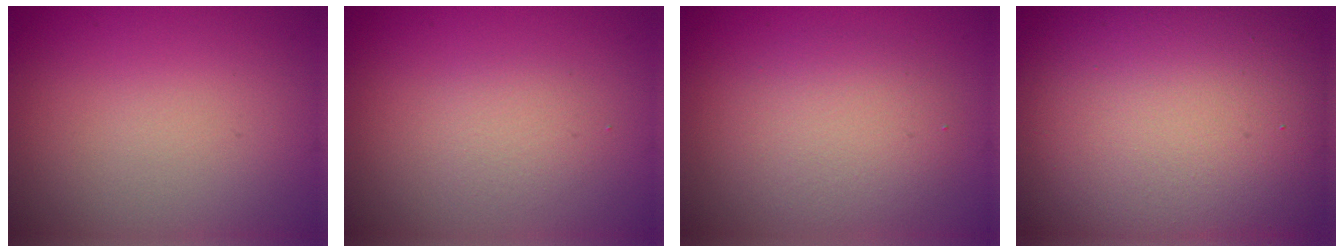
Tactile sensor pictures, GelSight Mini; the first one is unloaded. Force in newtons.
{"total": 1.5, "press": 1.5, "slide": 0.1}
{"total": 3.6, "press": 3.6, "slide": 0.4}
{"total": 17.6, "press": 17.6, "slide": 0.7}